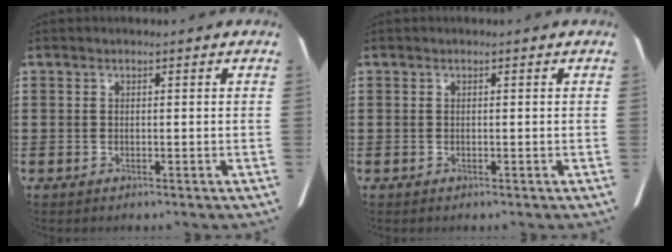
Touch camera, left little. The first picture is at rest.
{"total": 0.0}